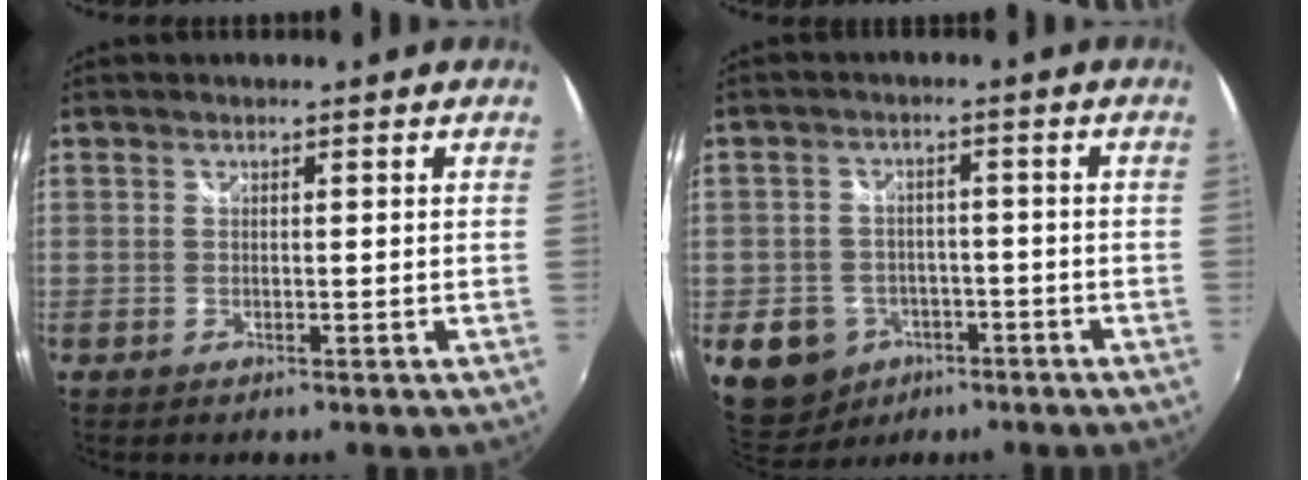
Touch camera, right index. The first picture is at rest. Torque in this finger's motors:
{"motor_torque": [-0.03, -0.04, -0.54, -0.21]}